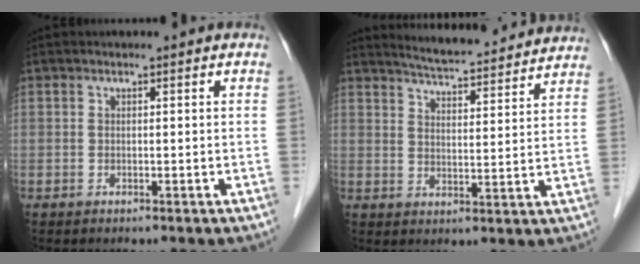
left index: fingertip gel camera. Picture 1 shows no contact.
{"total": 14.9, "force": [14.1, 1.5, 4.6], "torque": [-0.068, 0.004, 0.182]}